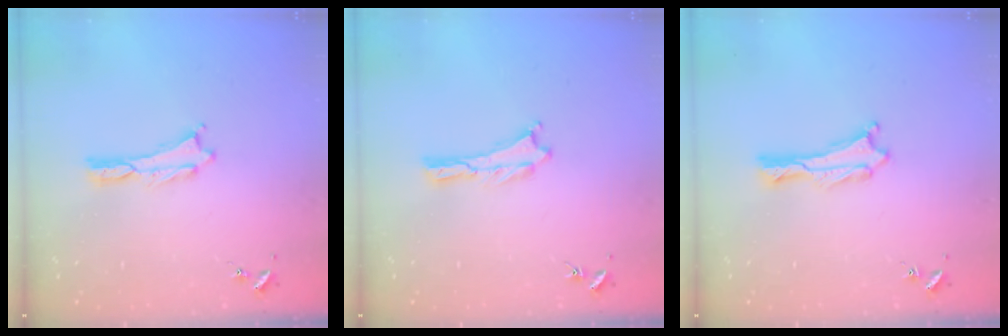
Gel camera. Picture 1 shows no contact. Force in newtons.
{"total": 0.0}
{"total": 0.8, "press": 0.7, "slide": 0.2}